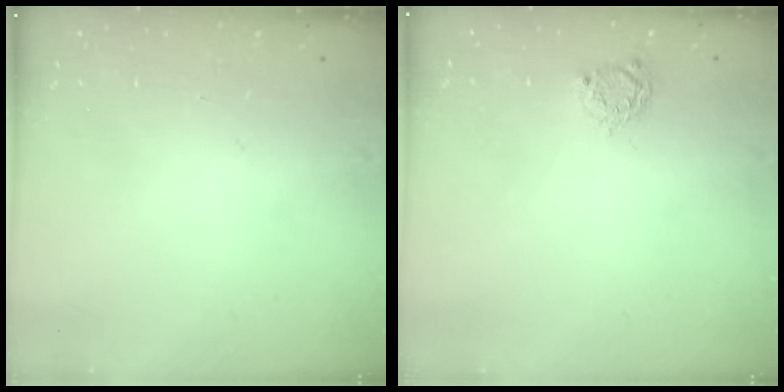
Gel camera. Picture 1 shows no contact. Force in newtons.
{"total": 4.0, "press": 4.0, "slide": 0.2}